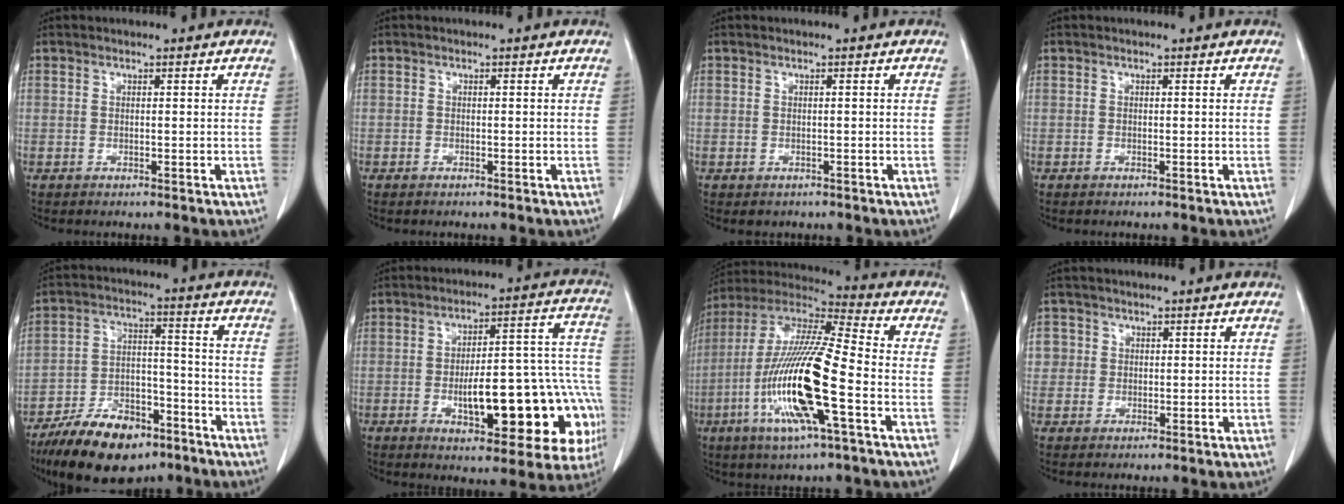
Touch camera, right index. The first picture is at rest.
{"total": 0.5, "force": [-0.4, 0.3, 0.1], "torque": [-0.006, 0.000, -0.008]}
{"total": 1.1, "force": [-0.6, 0.9, 0.1], "torque": [-0.006, 0.002, -0.004]}
{"total": 0.0}
{"total": 15.2, "force": [-10.6, 6.5, 8.7], "torque": [-0.147, 0.007, -0.180]}
{"total": 21.3, "force": [-6.0, 6.7, 19.3], "torque": [-0.171, 0.044, -0.063]}
{"total": 19.2, "force": [-5.5, 1.6, 18.3], "torque": [-0.377, -0.016, -0.109]}
{"total": 2.8, "force": [0.5, 2.8, 0.1], "torque": [0.016, 0.006, 0.009]}